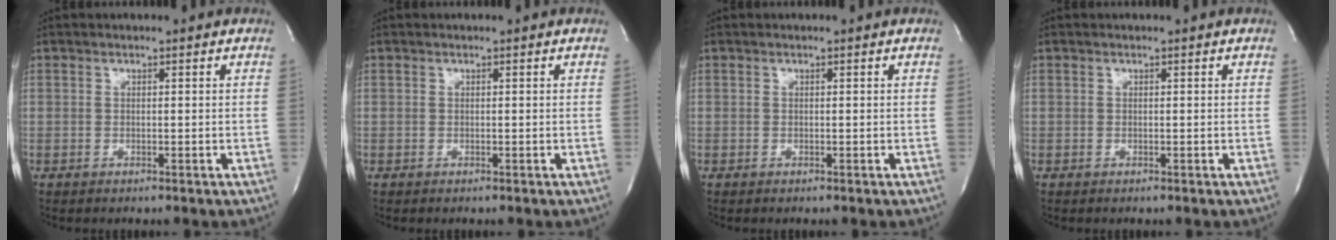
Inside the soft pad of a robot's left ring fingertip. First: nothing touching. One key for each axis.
{"total": 0.0}
{"total": 0.0}
{"total": 0.0}